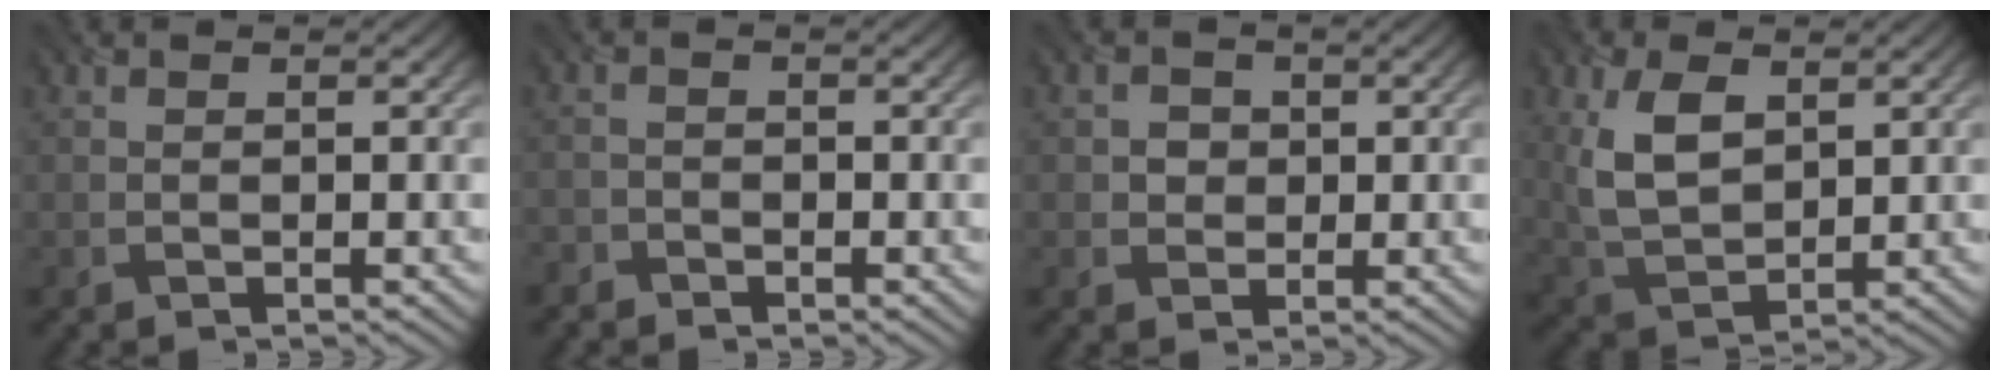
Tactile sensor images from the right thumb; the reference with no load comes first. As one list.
[{"total": 1.8, "force": [-1.6, 0.7, 0.3], "torque": [-0.005, -0.005, -0.036]}, {"total": 2.4, "force": [0.3, 2.3, 0.8], "torque": [-0.019, -0.002, 0.000]}, {"total": 7.5, "force": [2.4, 4.2, 5.7], "torque": [-0.135, -0.001, 0.051]}]